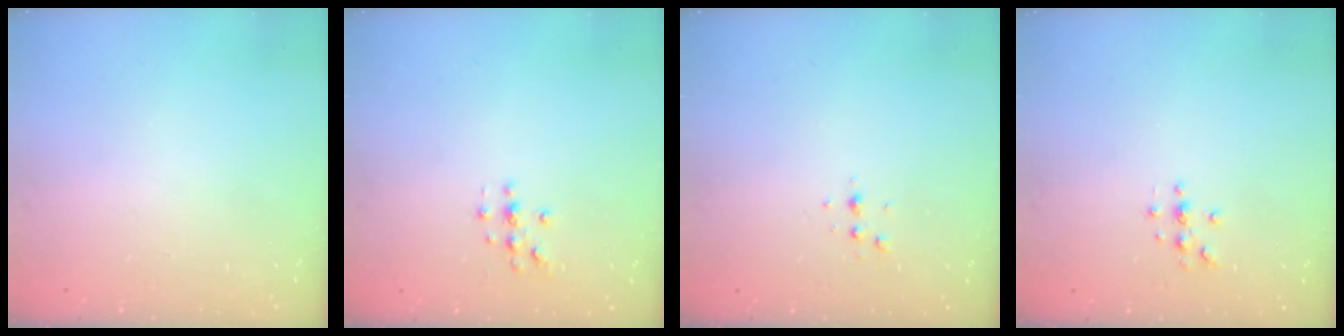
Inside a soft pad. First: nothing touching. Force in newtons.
{"total": 2.0, "press": 2.0, "slide": 0.2}
{"total": 3.7, "press": 3.2, "slide": 1.7}
{"total": 3.0, "press": 3.0, "slide": 0.4}